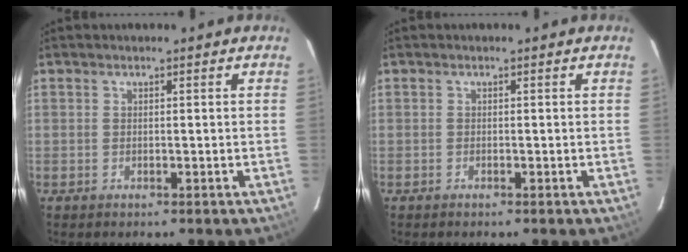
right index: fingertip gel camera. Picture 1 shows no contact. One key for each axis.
{"total": 0.0}